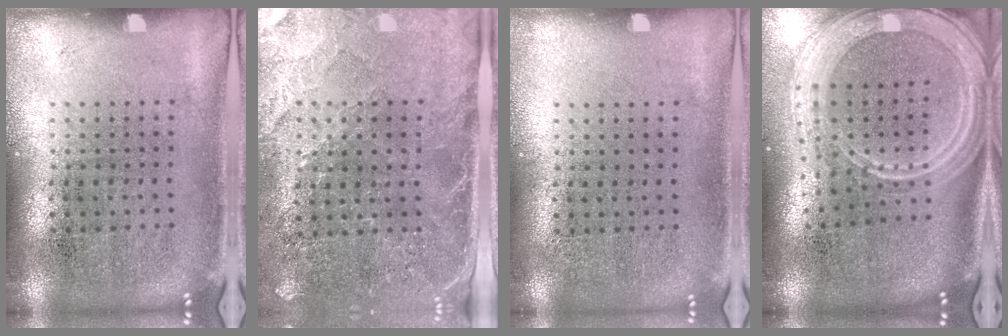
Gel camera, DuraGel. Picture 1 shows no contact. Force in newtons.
{"total": 2.9, "press": 2.6, "slide": 1.2}
{"total": 0.0}
{"total": 3.2, "press": 2.5, "slide": 1.9}